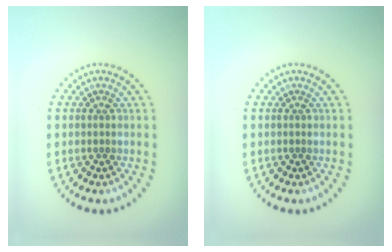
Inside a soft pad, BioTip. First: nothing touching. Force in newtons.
{"total": 0.0}